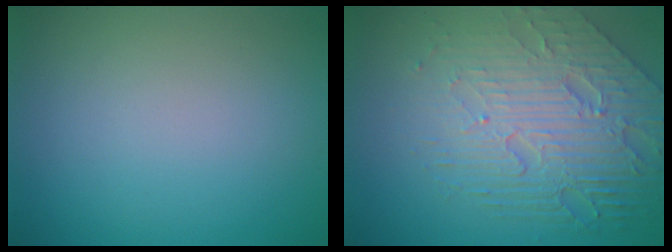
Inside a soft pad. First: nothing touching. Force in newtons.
{"total": 8.1, "press": 5.5, "slide": 5.9}